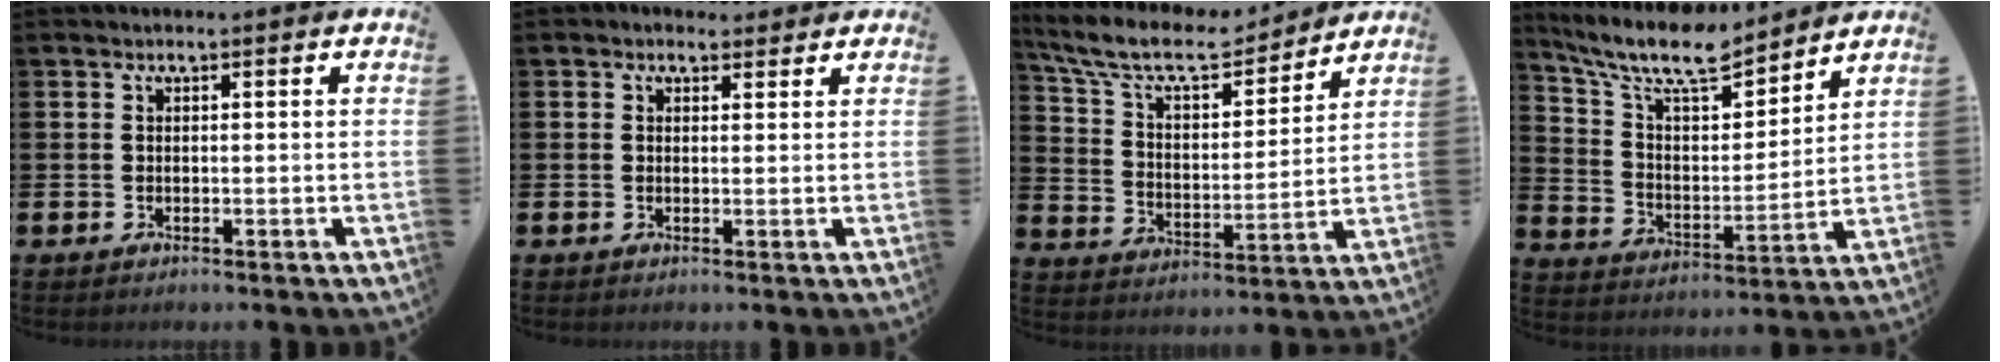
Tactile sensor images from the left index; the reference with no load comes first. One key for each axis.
{"total": 1.6, "fx": 1.4, "fy": 0.9, "fz": 0.1, "tx": 0.005, "ty": 0.002, "tz": 0.022}
{"total": 10.5, "fx": 9.2, "fy": 3.1, "fz": 3.9, "tx": -0.114, "ty": -0.057, "tz": 0.159}
{"total": 10.6, "fx": 9.4, "fy": 2.4, "fz": 4.2, "tx": -0.117, "ty": -0.058, "tz": 0.164}